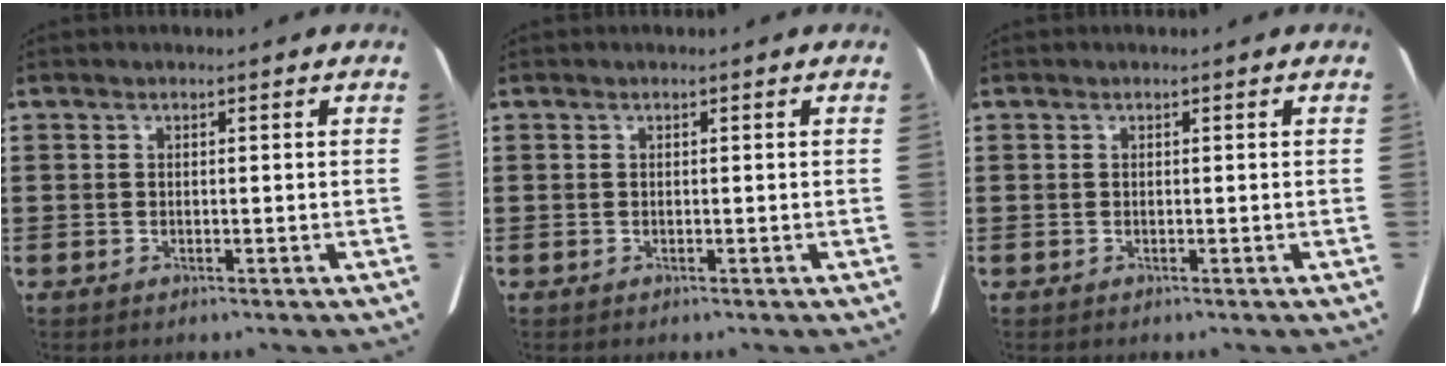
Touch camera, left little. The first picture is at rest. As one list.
[{"total": 0.0}, {"total": 0.0}]